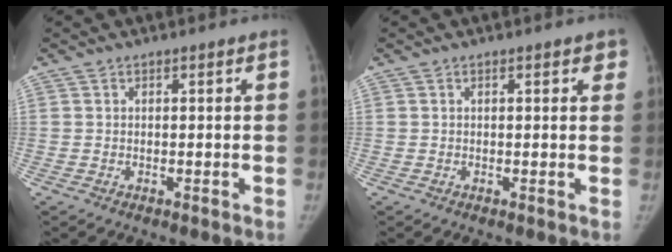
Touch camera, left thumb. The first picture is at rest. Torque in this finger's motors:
{"motor_torque": [0.37, 0.22, -0.21, 0.10, 0.04]}